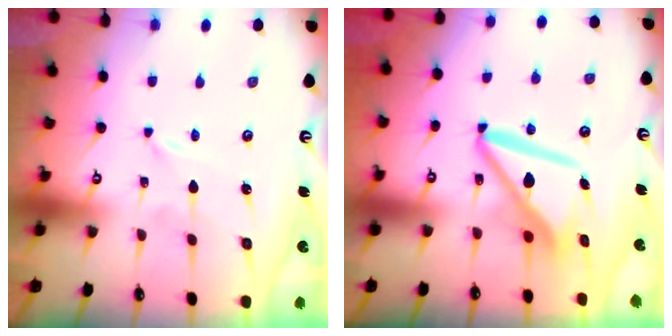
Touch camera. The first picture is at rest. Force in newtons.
{"total": 12.1, "press": 12.1, "slide": 1.2}